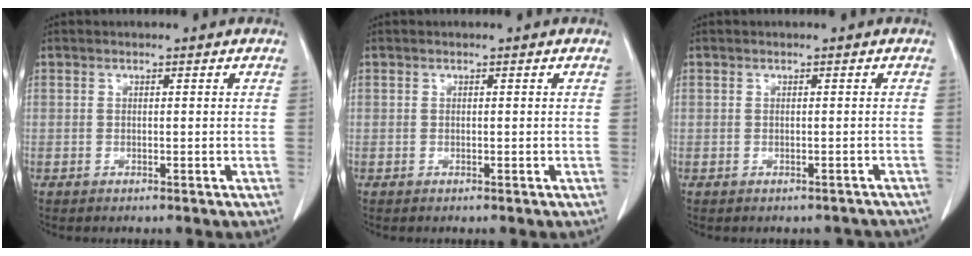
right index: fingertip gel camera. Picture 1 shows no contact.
{"total": 0.0}
{"total": 1.7, "force": [-1.2, 1.2, 0.2], "torque": [0.000, 0.014, -0.014]}